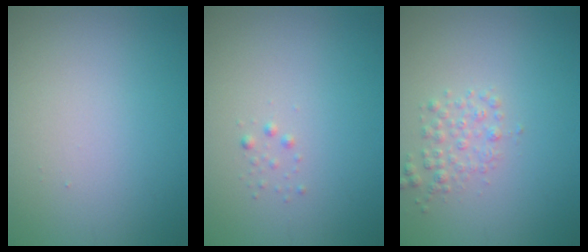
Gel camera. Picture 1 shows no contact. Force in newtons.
{"total": 0.6, "press": 0.6, "slide": 0.0}
{"total": 1.7, "press": 1.7, "slide": 0.1}